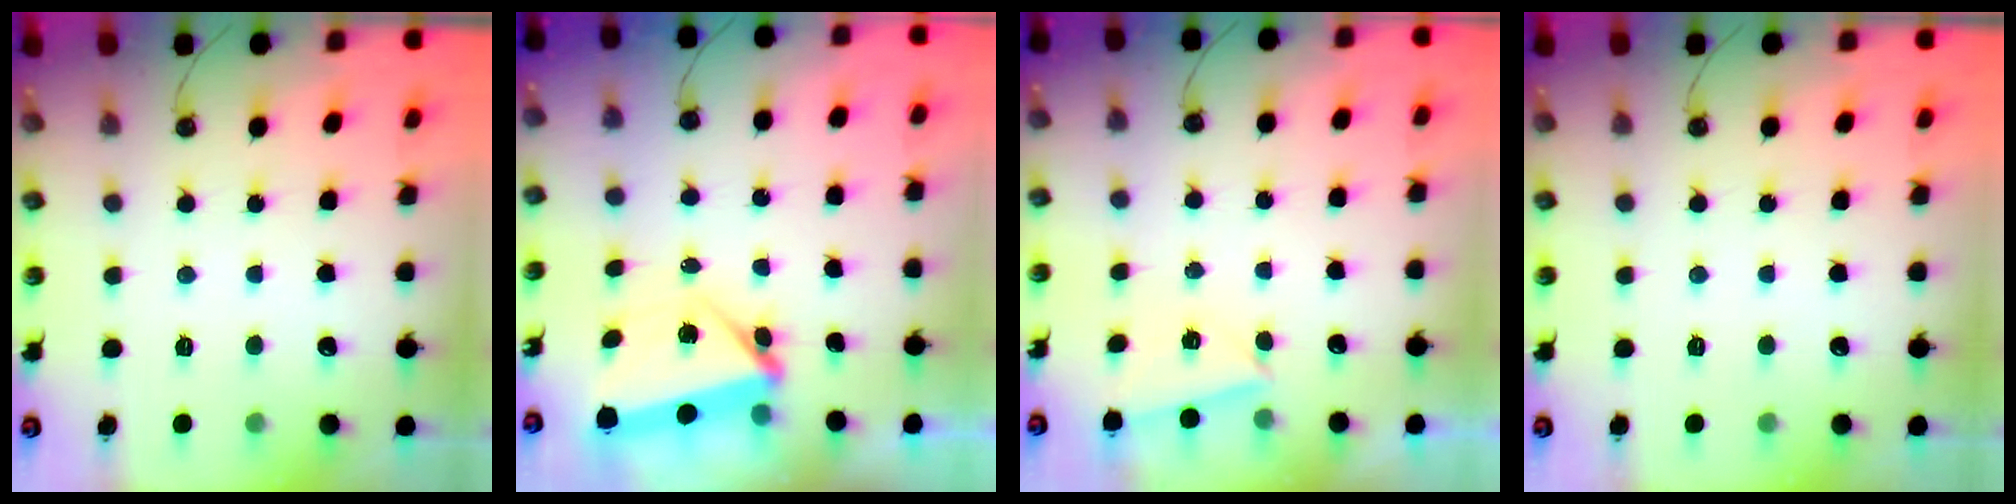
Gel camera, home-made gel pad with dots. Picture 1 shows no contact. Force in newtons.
{"total": 6.5, "press": 6.5, "slide": 0.6}
{"total": 3.2, "press": 2.7, "slide": 1.7}
{"total": 0.0}